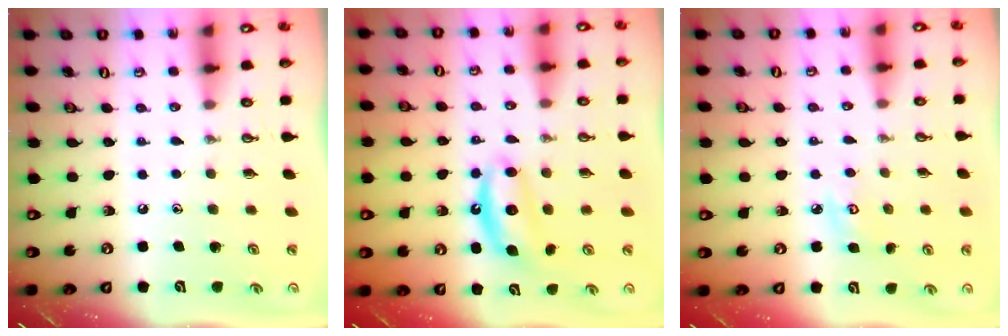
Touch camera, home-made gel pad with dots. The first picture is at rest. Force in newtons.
{"total": 6.5, "press": 6.4, "slide": 0.5}
{"total": 4.6, "press": 4.6, "slide": 0.5}